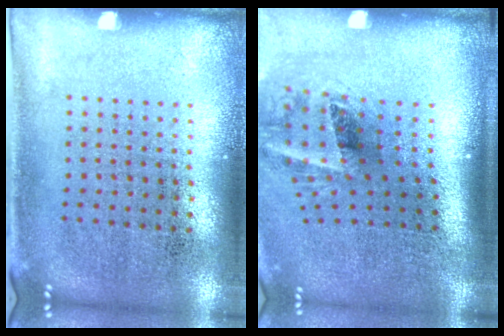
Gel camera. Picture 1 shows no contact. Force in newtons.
{"total": 1.9, "press": 1.2, "slide": 1.4}